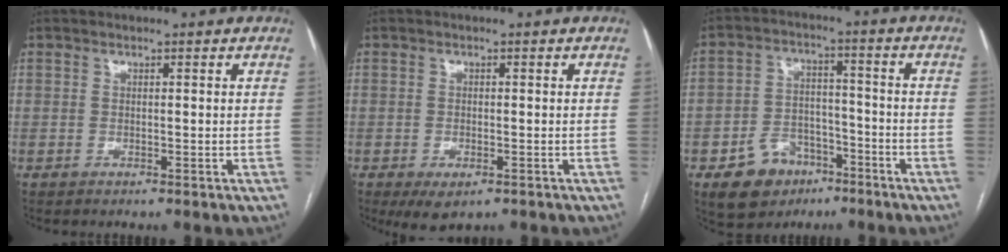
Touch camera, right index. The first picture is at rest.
{"total": 4.1, "force": [-2.2, 1.9, 2.8], "torque": [-0.046, -0.006, -0.025]}
{"total": 9.5, "force": [-5.4, 6.8, 3.8], "torque": [-0.070, 0.021, -0.081]}